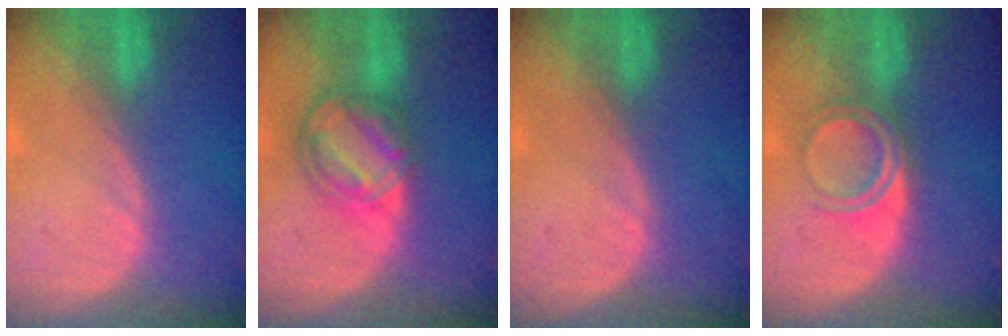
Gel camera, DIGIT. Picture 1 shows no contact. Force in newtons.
{"total": 8.1, "press": 7.0, "slide": 4.2}
{"total": 0.0}
{"total": 4.9, "press": 4.2, "slide": 2.5}